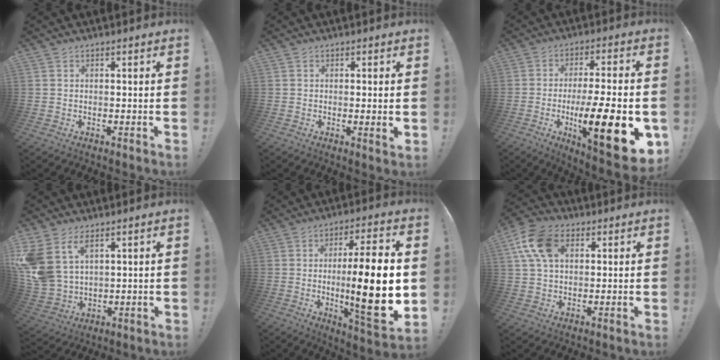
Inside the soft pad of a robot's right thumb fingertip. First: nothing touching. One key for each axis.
{"total": 2.3, "fx": 0.1, "fy": 0.0, "fz": 2.3, "tx": -0.037, "ty": -0.005, "tz": 0.002}
{"total": 20.9, "fx": -5.8, "fy": 4.5, "fz": 19.6, "tx": -0.309, "ty": 0.017, "tz": -0.083}
{"total": 11.0, "fx": 5.5, "fy": 7.0, "fz": 6.5, "tx": -0.149, "ty": -0.029, "tz": 0.110}
{"total": 20.9, "fx": -1.1, "fy": 3.5, "fz": 20.6, "tx": -0.335, "ty": -0.009, "tz": -0.018}
{"total": 13.2, "fx": 4.3, "fy": 8.7, "fz": 8.9, "tx": -0.160, "ty": 0.002, "tz": 0.085}